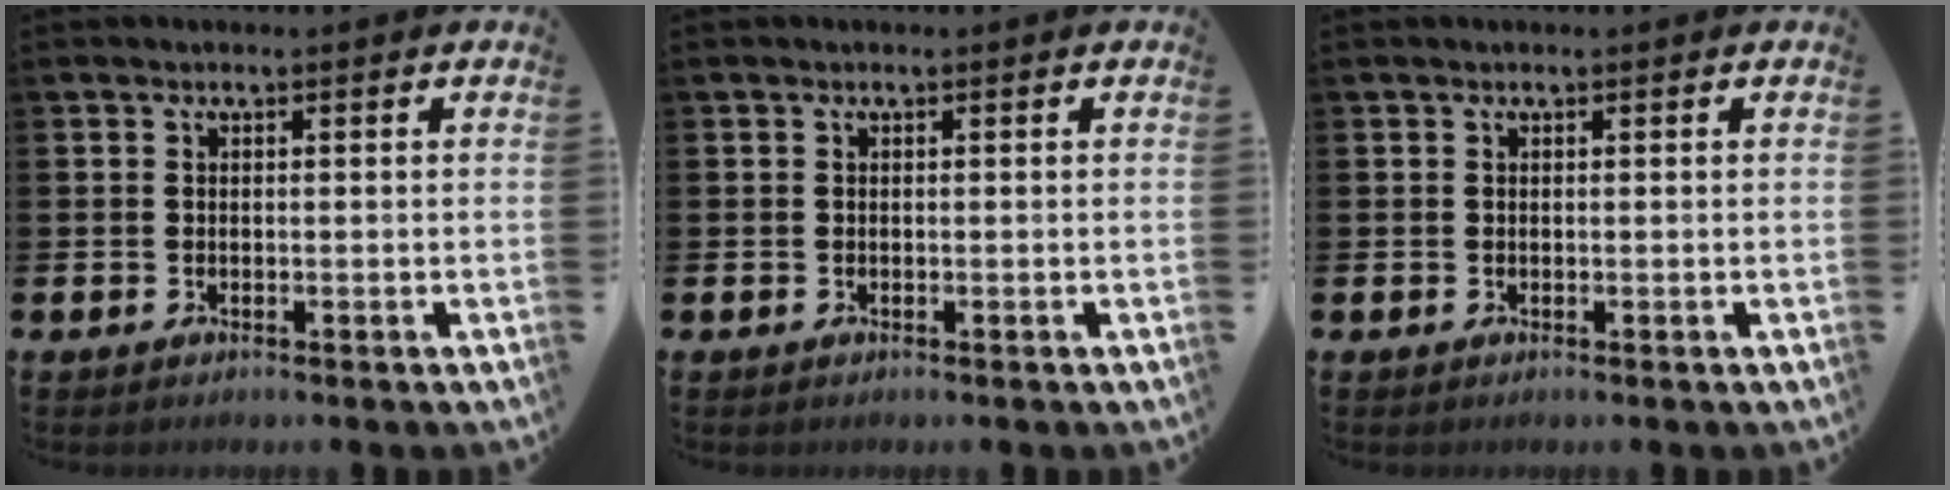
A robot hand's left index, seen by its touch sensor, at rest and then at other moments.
{"total": 0.0}
{"total": 0.0}